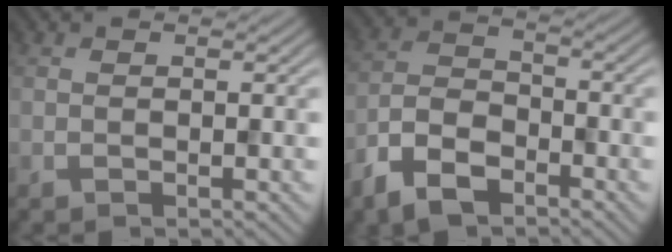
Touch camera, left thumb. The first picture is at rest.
{"total": 8.0, "force": [-5.4, 4.0, 4.4], "torque": [-0.097, -0.011, -0.119]}